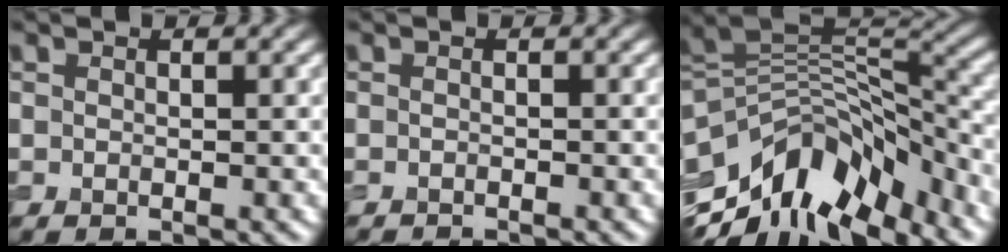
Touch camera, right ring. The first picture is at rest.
{"total": 1.1, "force": [-1.1, 0.1, 0.2], "torque": [0.000, -0.009, -0.021]}
{"total": 10.6, "force": [-6.4, 5.2, 6.5], "torque": [-0.117, 0.020, -0.118]}